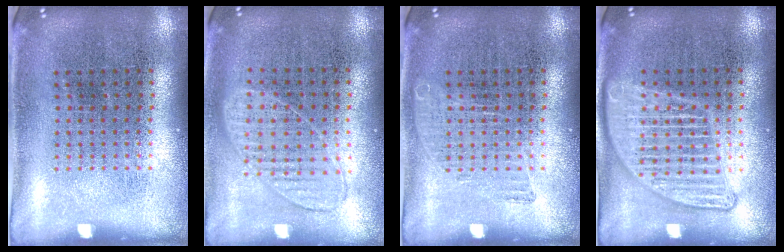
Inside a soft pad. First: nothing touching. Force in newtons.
{"total": 0.8, "press": 0.8, "slide": 0.3}
{"total": 0.8, "press": 0.8, "slide": 0.1}
{"total": 2.1, "press": 2.1, "slide": 0.2}